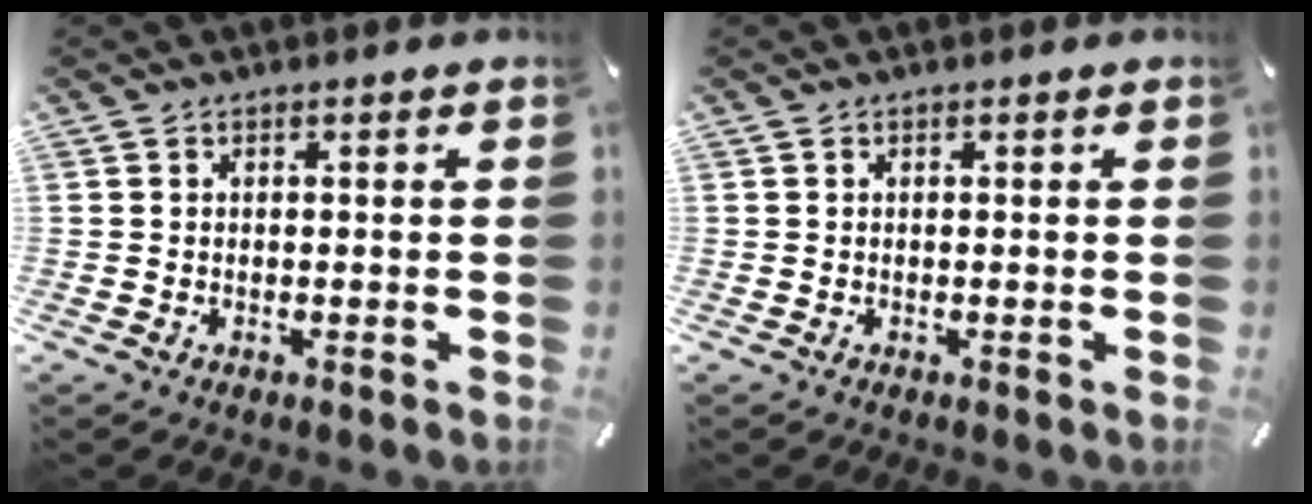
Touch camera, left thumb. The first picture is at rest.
{"total": 0.0}